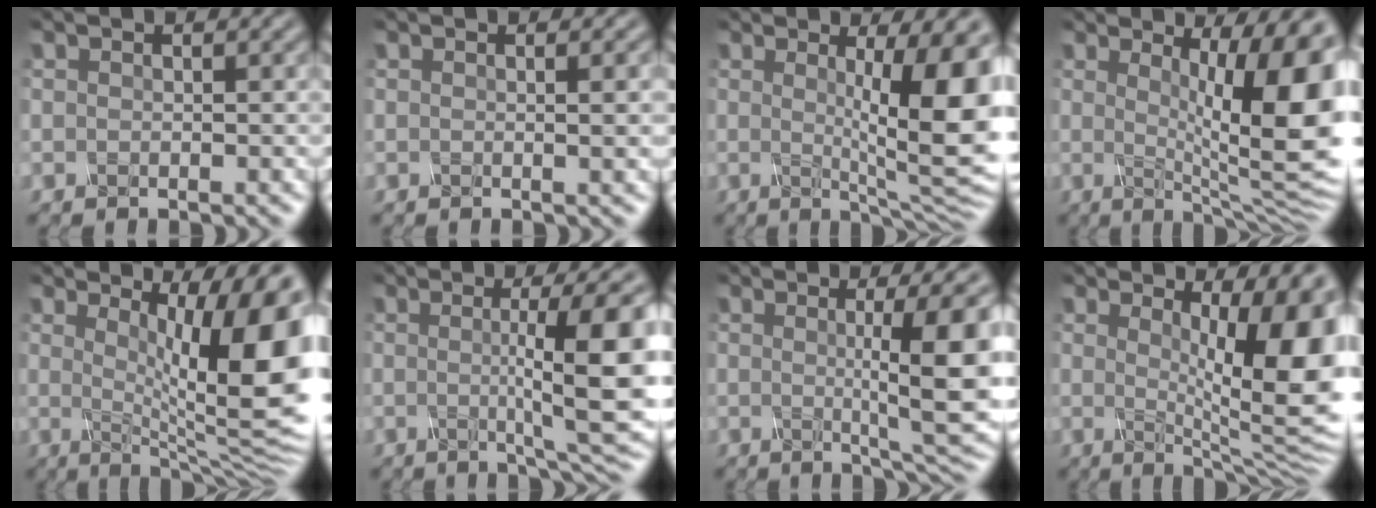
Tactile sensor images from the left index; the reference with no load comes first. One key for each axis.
{"total": 2.4, "fx": 0.2, "fy": 0.8, "fz": 2.2, "tx": -0.019, "ty": 0.003, "tz": -0.004}
{"total": 10.5, "fx": 1.2, "fy": 2.3, "fz": 10.2, "tx": -0.126, "ty": -0.007, "tz": 0.021}
{"total": 12.4, "fx": 1.7, "fy": 3.0, "fz": 11.9, "tx": -0.140, "ty": -0.012, "tz": 0.027}
{"total": 13.9, "fx": 2.0, "fy": 3.6, "fz": 13.3, "tx": -0.151, "ty": -0.008, "tz": 0.034}
{"total": 10.7, "fx": 0.4, "fy": 2.2, "fz": 10.4, "tx": -0.127, "ty": 0.001, "tz": 0.006}
{"total": 9.6, "fx": 0.6, "fy": 1.9, "fz": 9.4, "tx": -0.117, "ty": 0.000, "tz": 0.010}
{"total": 11.8, "fx": 1.8, "fy": 3.2, "fz": 11.3, "tx": -0.132, "ty": -0.016, "tz": 0.029}